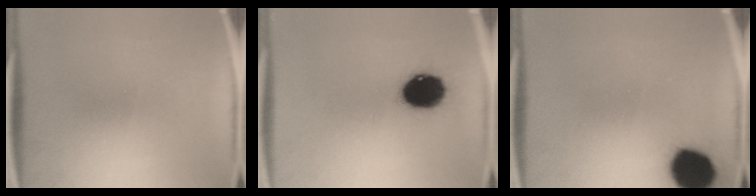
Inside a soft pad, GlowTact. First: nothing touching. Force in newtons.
{"total": 13.7}
{"total": 13.9}